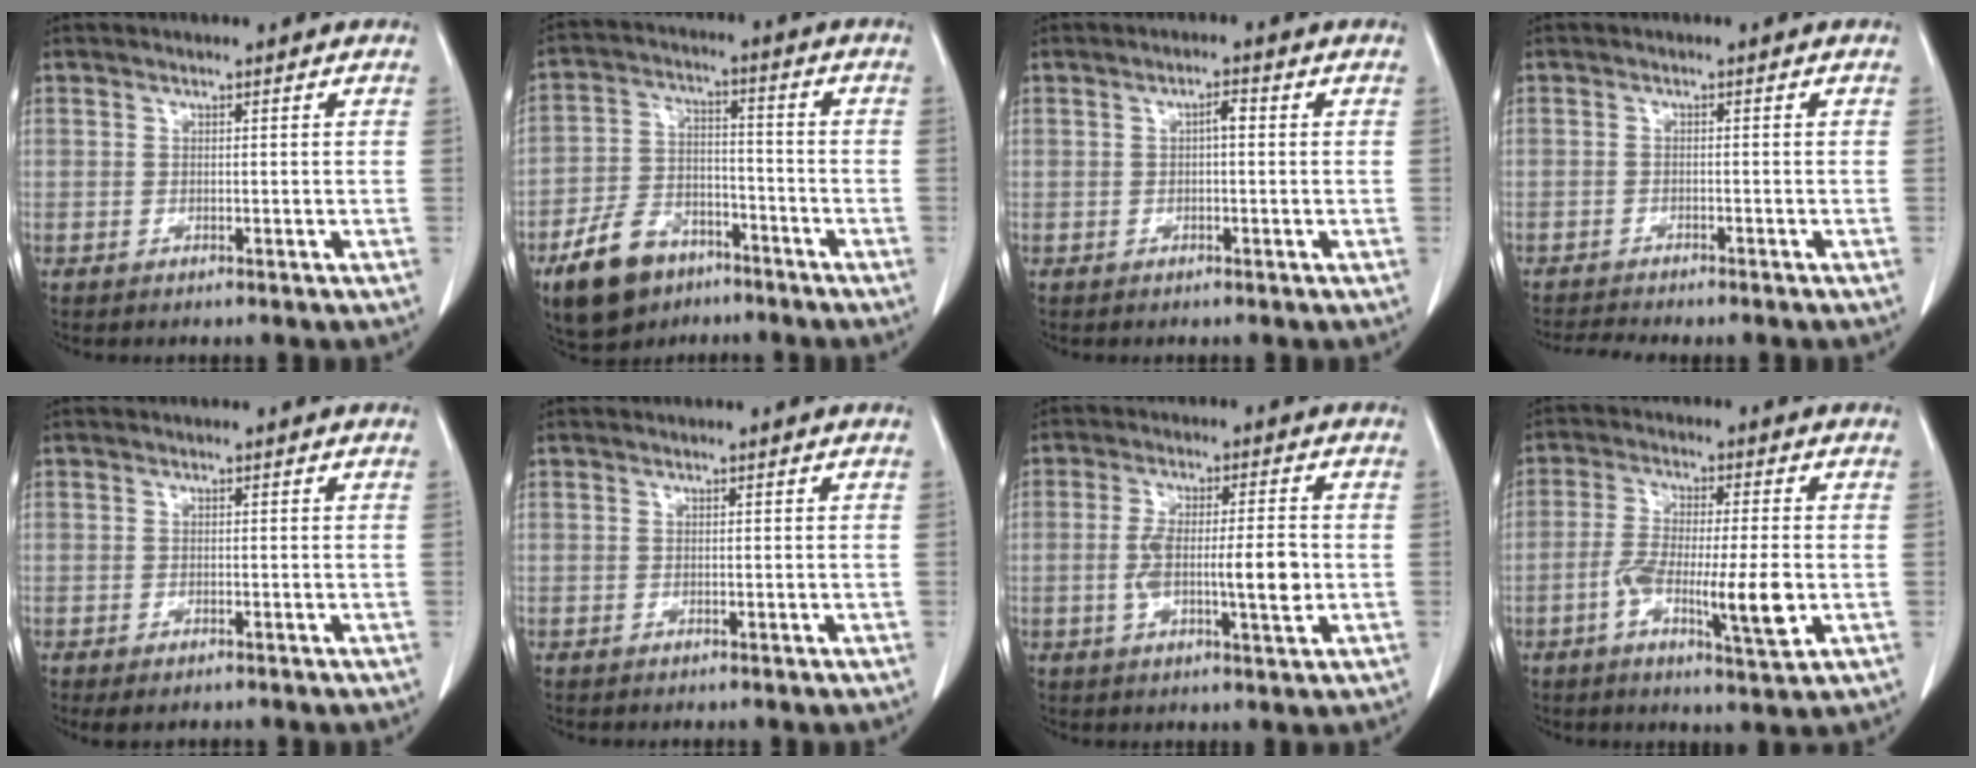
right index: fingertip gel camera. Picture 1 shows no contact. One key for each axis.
{"total": 11.1, "fx": -7.2, "fy": 6.5, "fz": 5.6, "tx": -0.125, "ty": 0.000, "tz": -0.120}
{"total": 1.8, "fx": 0.1, "fy": 0.4, "fz": 1.7, "tx": -0.029, "ty": 0.004, "tz": 0.001}
{"total": 4.4, "fx": -4.1, "fy": 0.1, "fz": 1.5, "tx": -0.019, "ty": -0.006, "tz": -0.060}
{"total": 1.8, "fx": -1.2, "fy": 0.6, "fz": 1.2, "tx": -0.023, "ty": -0.006, "tz": -0.011}
{"total": 0.0}
{"total": 8.7, "fx": -1.1, "fy": 1.5, "fz": 8.5, "tx": -0.151, "ty": 0.003, "tz": -0.018}
{"total": 10.3, "fx": -2.6, "fy": 1.3, "fz": 9.9, "tx": -0.170, "ty": -0.008, "tz": -0.046}